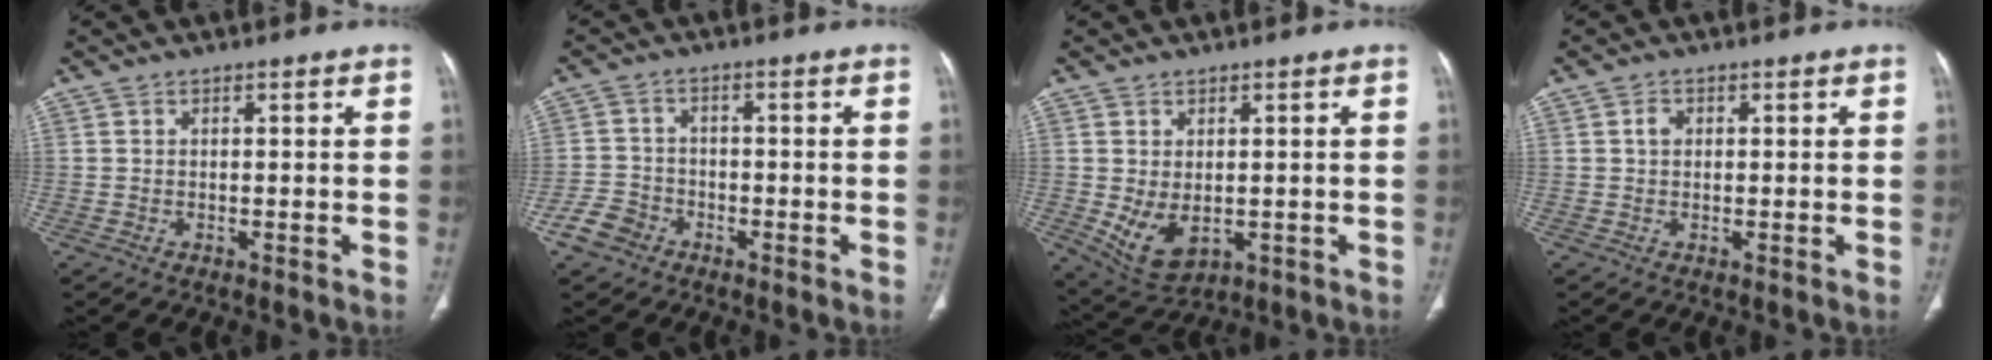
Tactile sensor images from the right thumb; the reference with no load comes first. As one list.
[{"total": 5.2, "force": [-3.1, 3.9, 1.6], "torque": [-0.023, 0.023, -0.057]}, {"total": 7.4, "force": [-1.0, 4.7, 5.6], "torque": [-0.095, -0.011, 0.005]}, {"total": 1.5, "force": [0.2, 1.2, 0.9], "torque": [-0.012, 0.005, 0.002]}]